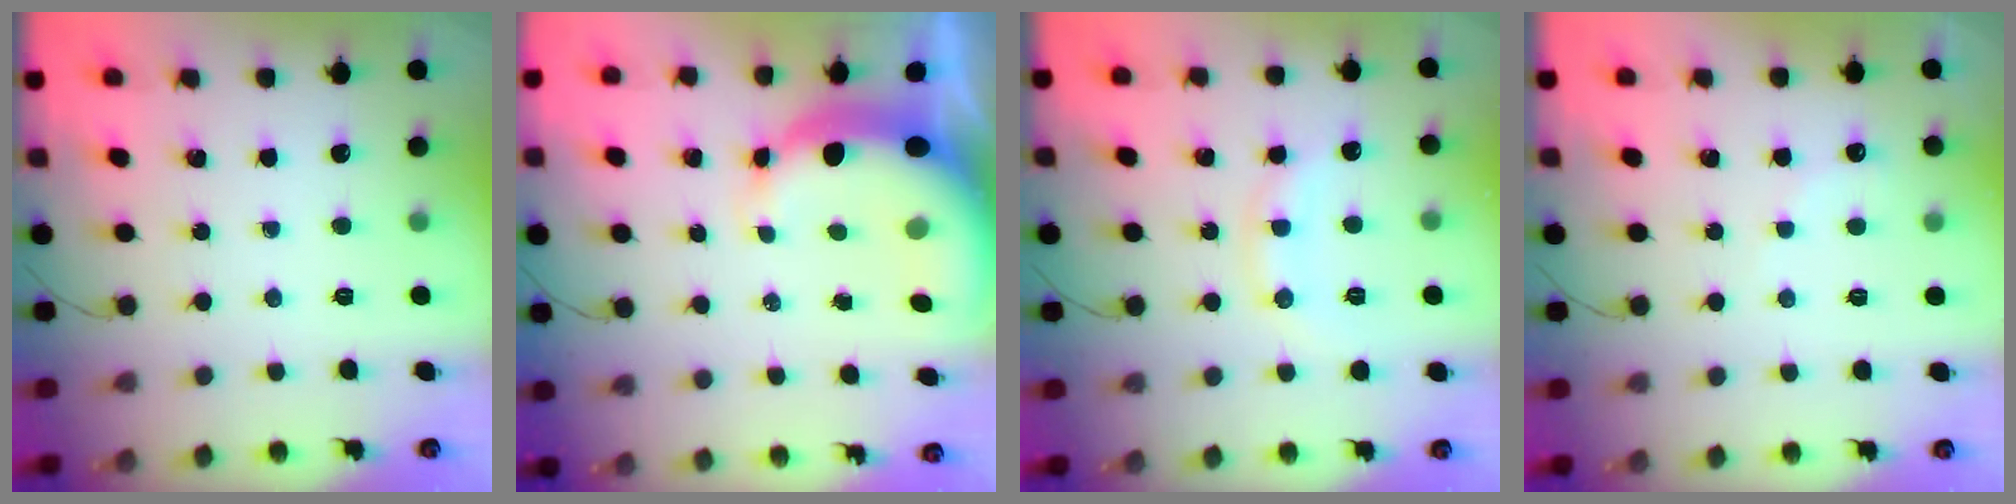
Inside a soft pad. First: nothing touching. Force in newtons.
{"total": 8.8, "press": 8.5, "slide": 2.2}
{"total": 7.6, "press": 7.5, "slide": 0.4}
{"total": 4.2, "press": 4.1, "slide": 1.0}